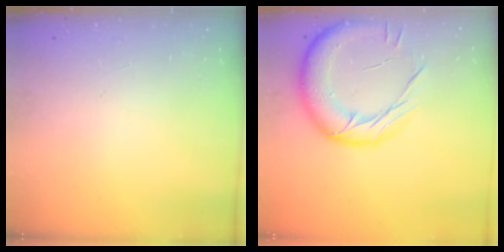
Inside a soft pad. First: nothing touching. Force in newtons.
{"total": 17.3, "press": 17.2, "slide": 1.6}